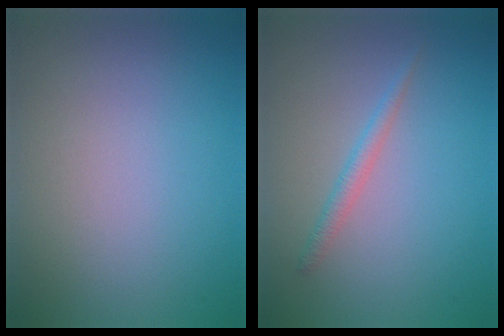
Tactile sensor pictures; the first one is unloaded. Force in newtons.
{"total": 1.3, "press": 1.3, "slide": 0.1}